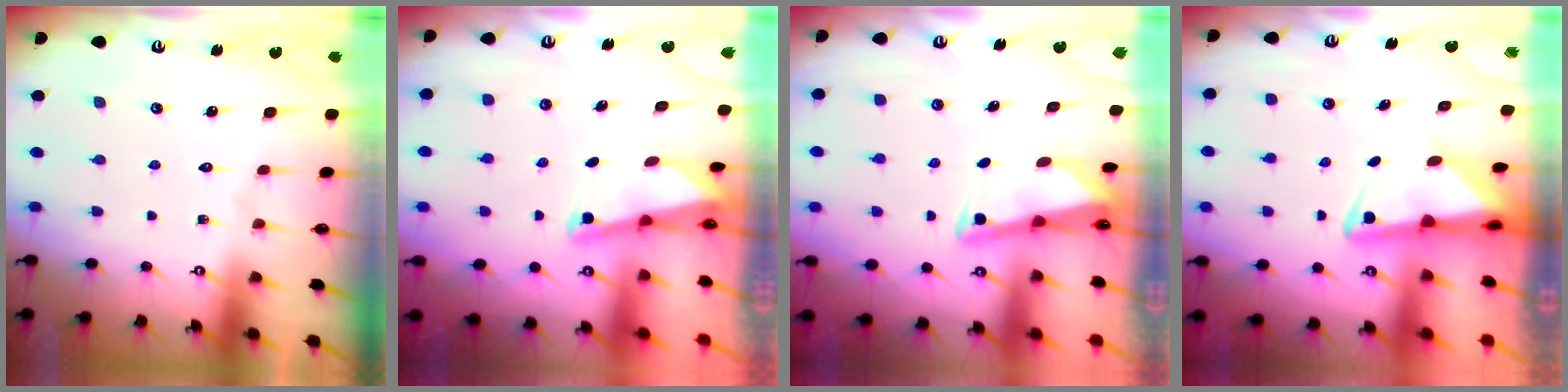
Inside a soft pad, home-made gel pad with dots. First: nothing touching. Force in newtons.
{"total": 1.4, "press": 1.4, "slide": 0.2}
{"total": 2.9, "press": 2.9, "slide": 0.3}
{"total": 3.4, "press": 3.4, "slide": 0.6}